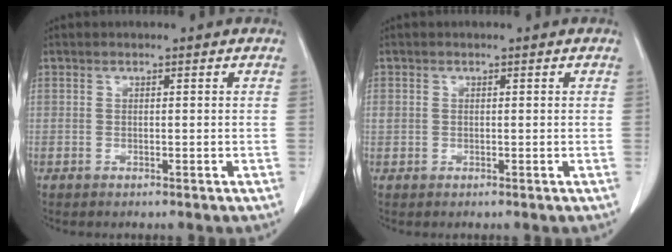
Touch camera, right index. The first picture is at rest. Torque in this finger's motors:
{"motor_torque": [0.68, -0.12, 0.10, 0.05]}